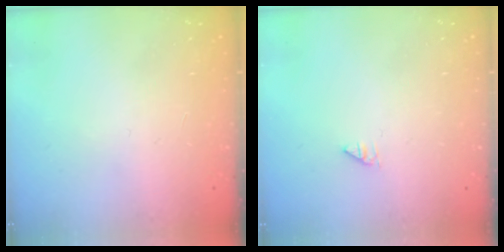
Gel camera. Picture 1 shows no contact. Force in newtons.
{"total": 0.0}